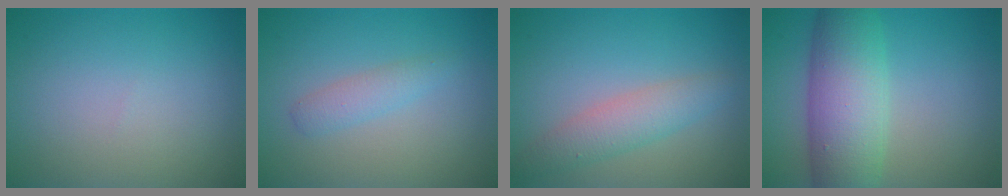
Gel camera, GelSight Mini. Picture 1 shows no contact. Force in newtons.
{"total": 1.7, "press": 1.7, "slide": 0.0}
{"total": 3.2, "press": 3.2, "slide": 0.2}
{"total": 8.4, "press": 8.4, "slide": 0.2}